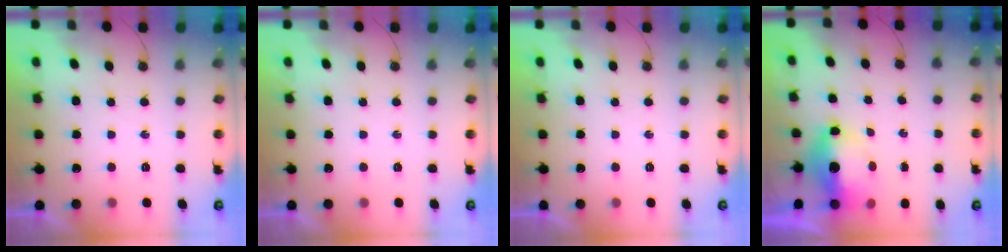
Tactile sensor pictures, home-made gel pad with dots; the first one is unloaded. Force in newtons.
{"total": 0.0}
{"total": 0.0}
{"total": 7.8, "press": 7.7, "slide": 0.8}